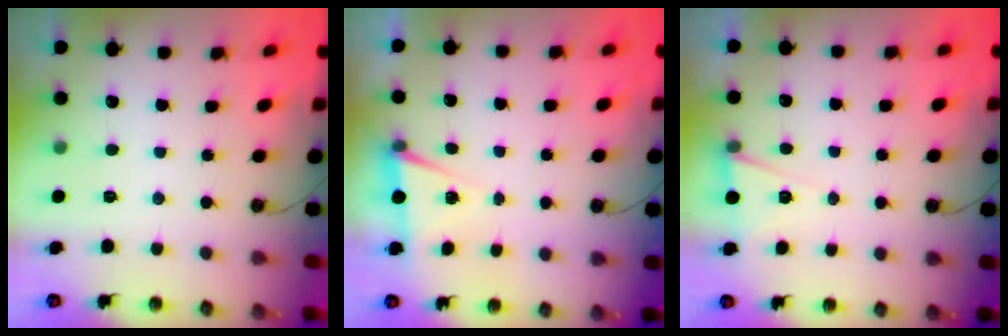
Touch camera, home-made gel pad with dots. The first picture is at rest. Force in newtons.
{"total": 5.3, "press": 2.7, "slide": 4.5}
{"total": 6.1, "press": 3.9, "slide": 4.7}